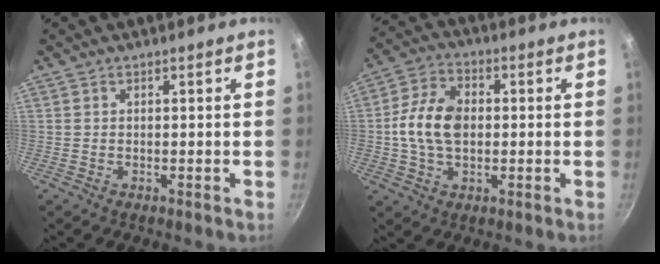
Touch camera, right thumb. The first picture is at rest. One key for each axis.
{"total": 10.5, "fx": -0.1, "fy": 6.8, "fz": 8.0, "tx": -0.144, "ty": 0.019, "tz": -0.014}